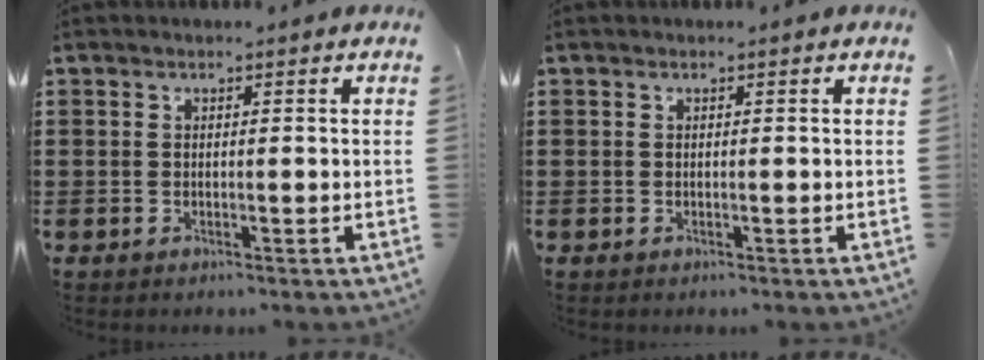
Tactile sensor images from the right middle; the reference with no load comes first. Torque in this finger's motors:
{"motor_torque": [1.01, -1.13, 0.00, 0.00]}